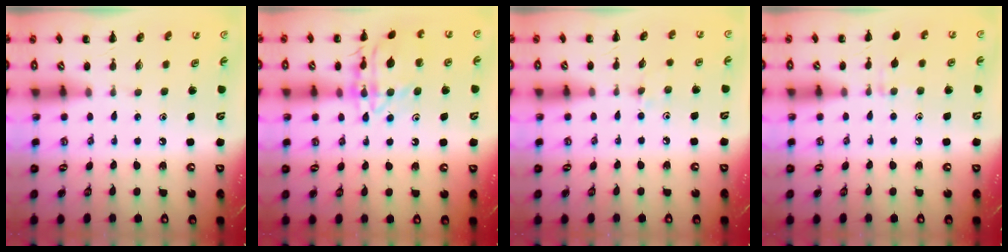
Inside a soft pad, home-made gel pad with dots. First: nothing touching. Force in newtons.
{"total": 15.4, "press": 15.3, "slide": 0.3}
{"total": 3.9, "press": 3.6, "slide": 1.4}
{"total": 7.2, "press": 6.6, "slide": 2.8}